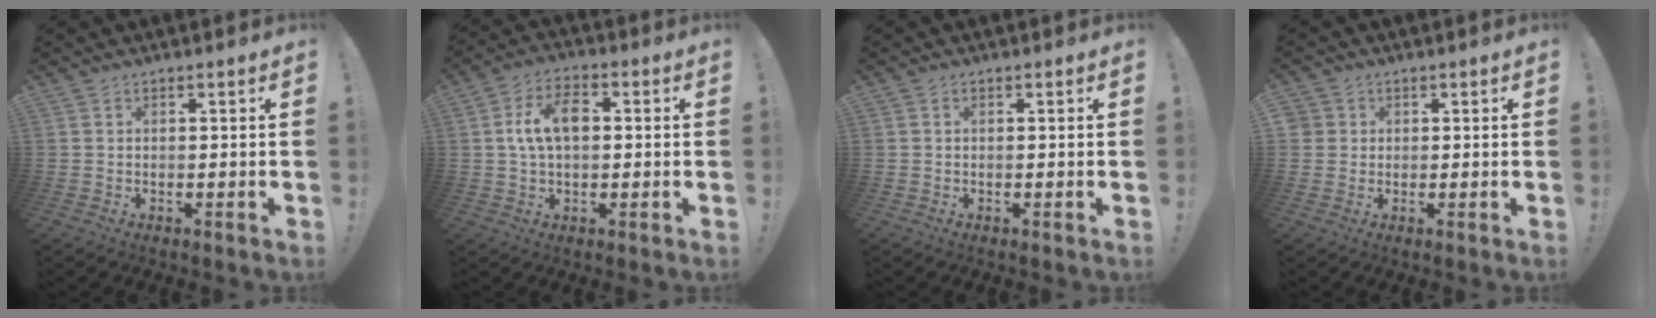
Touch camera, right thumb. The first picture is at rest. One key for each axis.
{"total": 10.2, "fx": 1.2, "fy": 6.1, "fz": 8.1, "tx": -0.135, "ty": 0.011, "tz": 0.021}
{"total": 0.0}
{"total": 2.6, "fx": 0.6, "fy": 2.5, "fz": 0.3, "tx": -0.005, "ty": -0.001, "tz": 0.012}